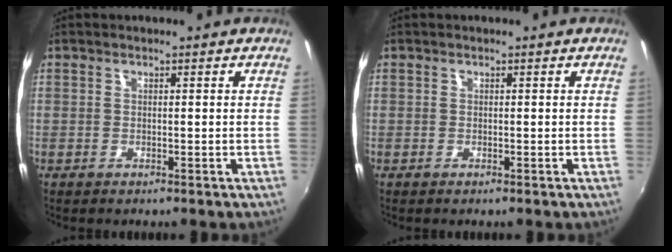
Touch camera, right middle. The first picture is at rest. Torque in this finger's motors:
{"motor_torque": [0.06, -0.32, 0.04, 0.00]}